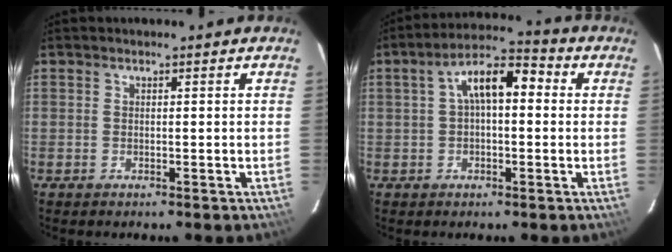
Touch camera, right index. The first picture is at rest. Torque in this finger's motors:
{"motor_torque": [0.61, -0.27, 0.69, 0.14]}